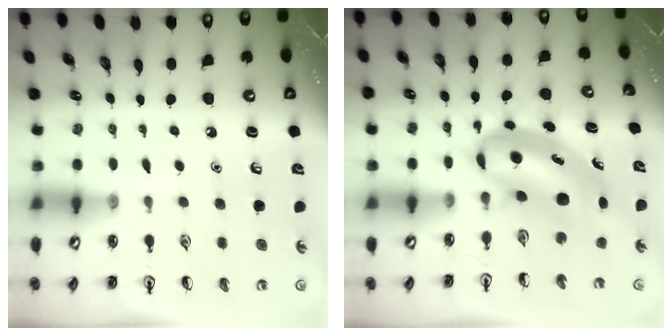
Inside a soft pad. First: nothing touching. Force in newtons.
{"total": 6.2, "press": 6.0, "slide": 1.7}